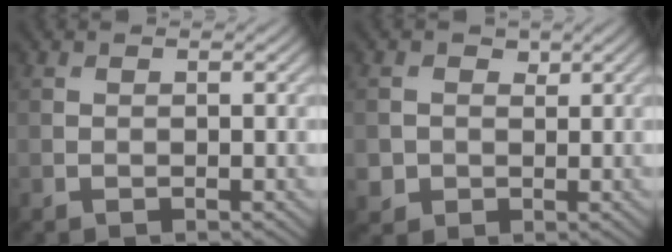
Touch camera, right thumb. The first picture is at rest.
{"total": 2.9, "force": [0.2, 2.8, 0.6], "torque": [-0.021, -0.004, -0.001]}